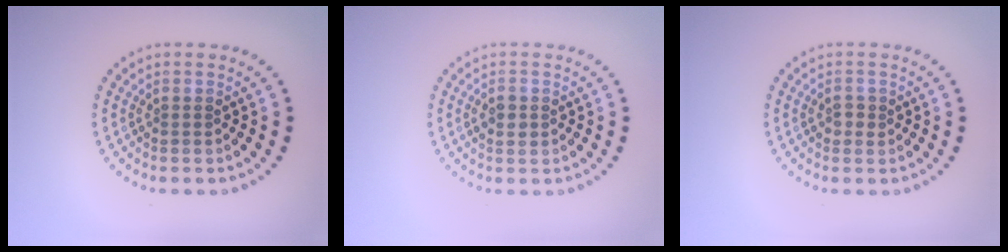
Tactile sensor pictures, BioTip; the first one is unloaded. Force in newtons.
{"total": 1.4, "press": 1.4, "slide": 0.1}
{"total": 1.2, "press": 1.2, "slide": 0.2}